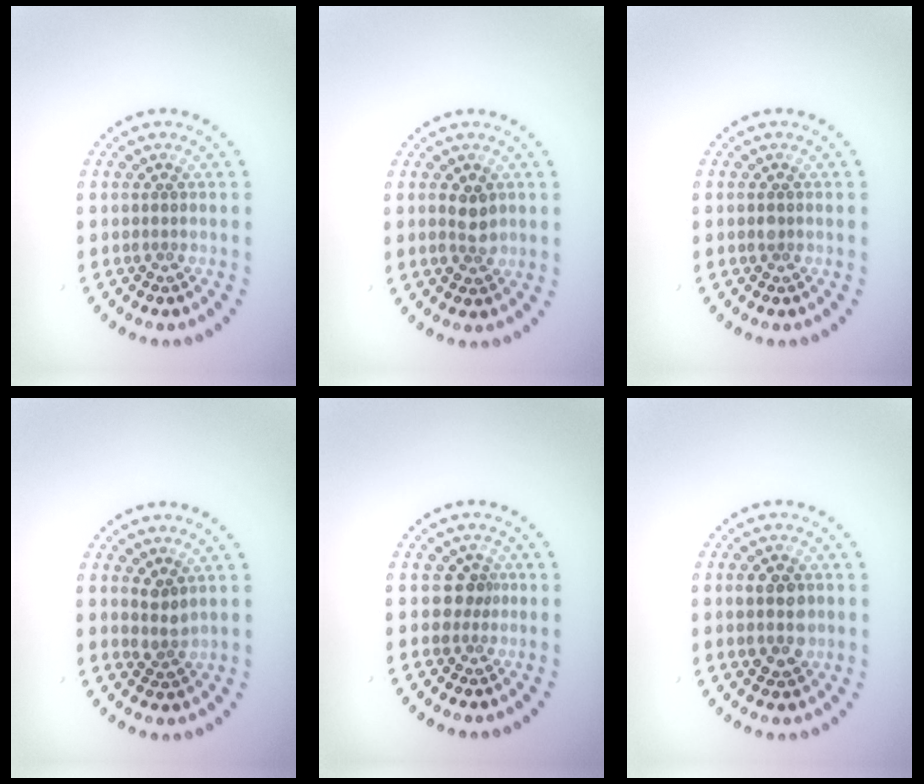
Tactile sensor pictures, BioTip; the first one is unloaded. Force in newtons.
{"total": 2.0, "press": 2.0, "slide": 0.4}
{"total": 0.8, "press": 0.8, "slide": 0.2}
{"total": 1.6, "press": 1.3, "slide": 1.0}
{"total": 1.6, "press": 1.2, "slide": 1.1}
{"total": 3.5, "press": 3.5, "slide": 0.2}